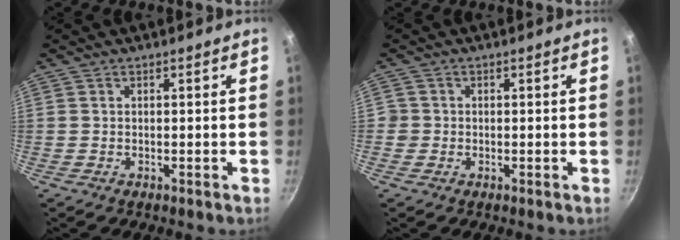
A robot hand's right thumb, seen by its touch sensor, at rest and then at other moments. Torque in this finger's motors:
{"motor_torque": [0.19, 0.77, 0.34, -0.06, 0.00]}